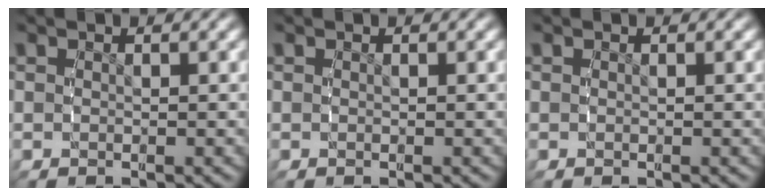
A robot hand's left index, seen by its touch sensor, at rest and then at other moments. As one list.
[{"total": 0.0}, {"total": 0.0}]